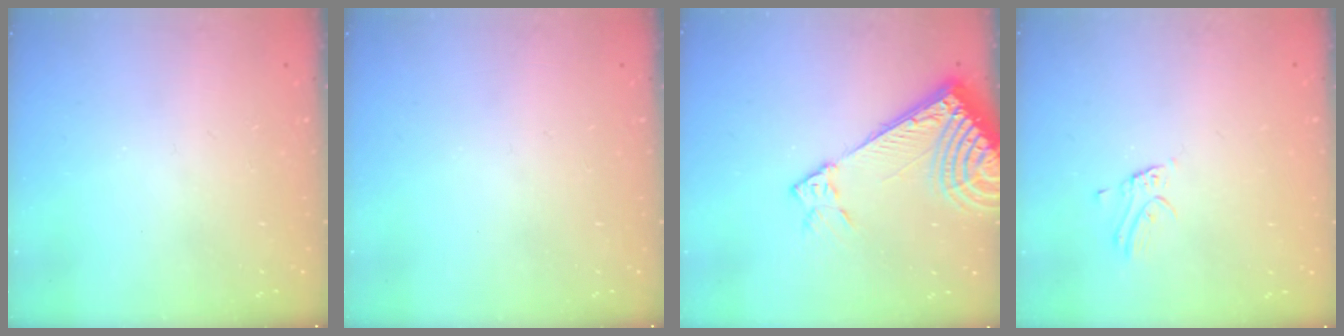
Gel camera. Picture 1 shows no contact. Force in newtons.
{"total": 0.0}
{"total": 11.7, "press": 11.5, "slide": 1.9}
{"total": 1.6, "press": 1.6, "slide": 0.1}